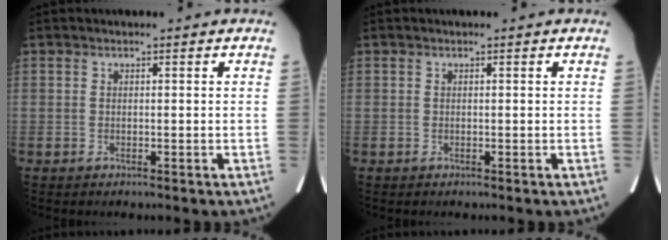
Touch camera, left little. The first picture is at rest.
{"total": 0.0}